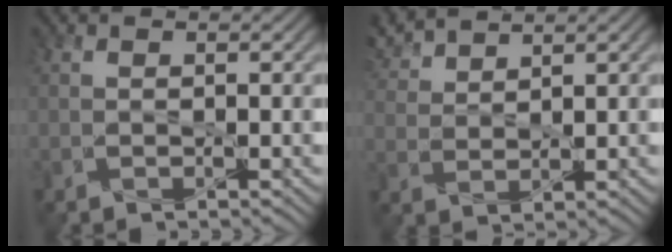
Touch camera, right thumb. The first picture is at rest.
{"total": 4.6, "force": [3.9, 1.0, 2.2], "torque": [-0.062, 0.013, 0.084]}